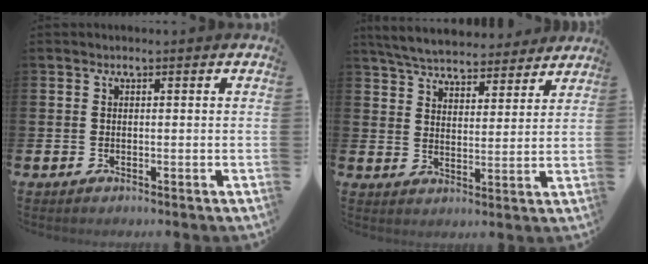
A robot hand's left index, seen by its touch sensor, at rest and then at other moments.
{"total": 6.2, "force": [5.9, 1.3, 1.1], "torque": [-0.043, -0.035, 0.104]}